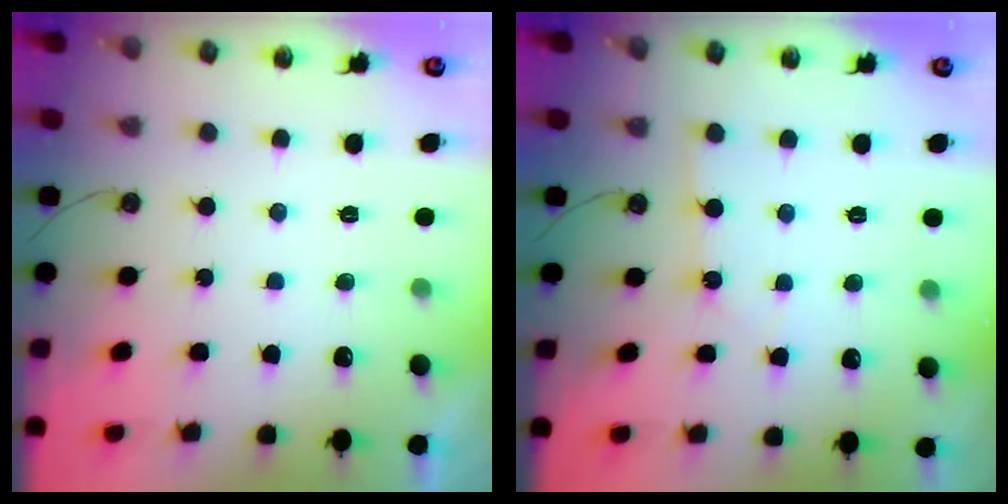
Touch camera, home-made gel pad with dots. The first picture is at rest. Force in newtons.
{"total": 2.1, "press": 2.1, "slide": 0.2}